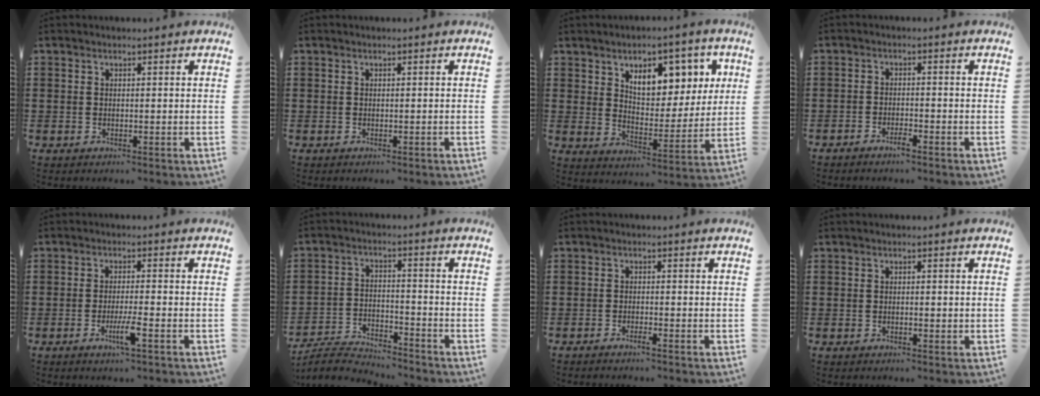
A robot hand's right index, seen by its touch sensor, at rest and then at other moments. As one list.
[{"total": 0.0}, {"total": 8.2, "force": [4.3, 4.8, 5.1], "torque": [-0.090, -0.005, 0.069]}, {"total": 1.9, "force": [-1.7, 0.2, 0.8], "torque": [-0.017, -0.001, -0.030]}, {"total": 4.3, "force": [-1.9, 0.1, 3.8], "torque": [-0.077, -0.016, -0.036]}, {"total": 4.4, "force": [-4.4, 0.4, 0.6], "torque": [-0.024, 0.000, -0.092]}, {"total": 1.2, "force": [-1.0, 0.0, 0.7], "torque": [-0.013, -0.004, -0.017]}, {"total": 0.8, "force": [-0.2, 0.4, 0.7], "torque": [-0.014, 0.000, -0.003]}]